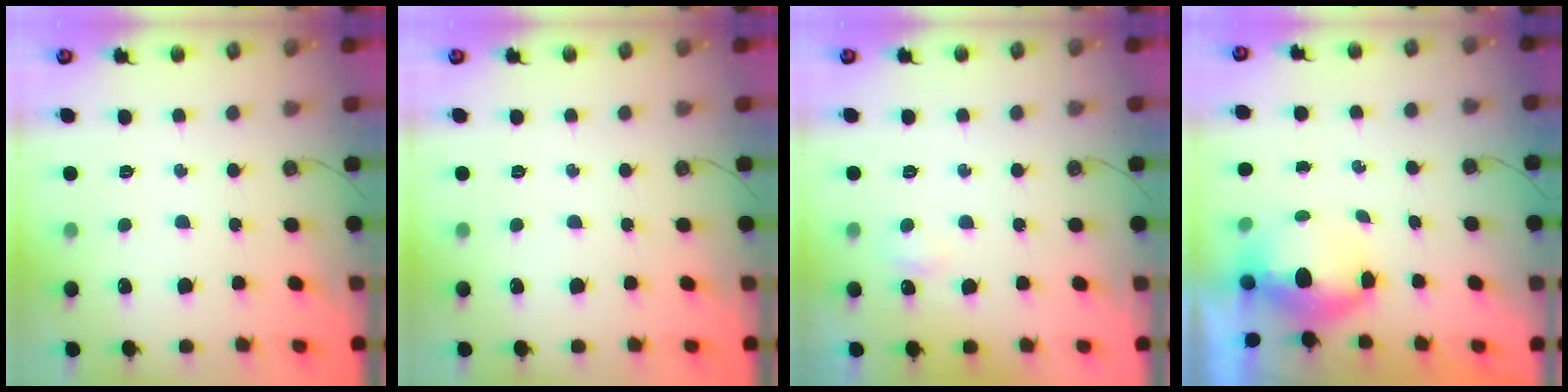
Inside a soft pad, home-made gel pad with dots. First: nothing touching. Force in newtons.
{"total": 0.0}
{"total": 3.0, "press": 2.9, "slide": 0.6}
{"total": 12.6, "press": 6.4, "slide": 10.8}